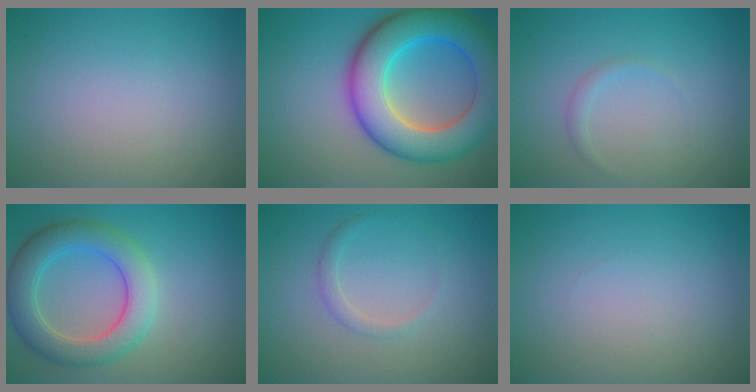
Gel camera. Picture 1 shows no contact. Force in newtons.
{"total": 10.6, "press": 10.6, "slide": 0.2}
{"total": 0.8, "press": 0.8, "slide": 0.1}
{"total": 5.9, "press": 5.9, "slide": 0.4}
{"total": 1.2, "press": 1.2, "slide": 0.1}
{"total": 0.0}